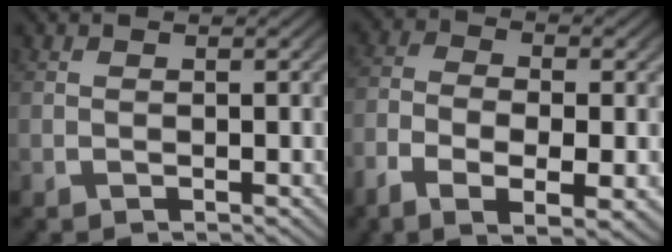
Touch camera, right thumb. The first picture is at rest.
{"total": 6.0, "force": [-2.1, 3.0, 4.8], "torque": [-0.101, -0.021, -0.030]}